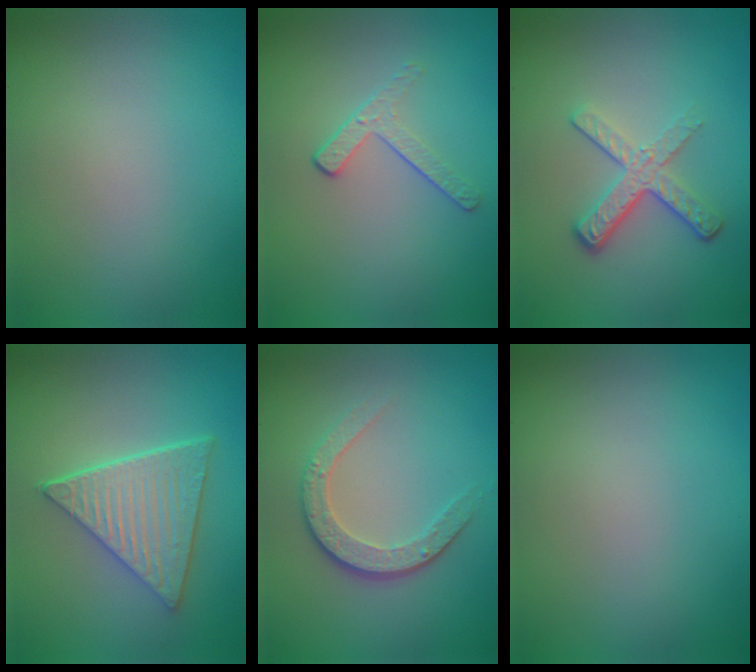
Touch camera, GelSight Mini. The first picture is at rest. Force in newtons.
{"total": 1.8, "press": 1.1, "slide": 1.4}
{"total": 3.6, "press": 2.4, "slide": 2.6}
{"total": 5.6, "press": 4.5, "slide": 3.4}
{"total": 3.4, "press": 2.5, "slide": 2.3}
{"total": 0.0}